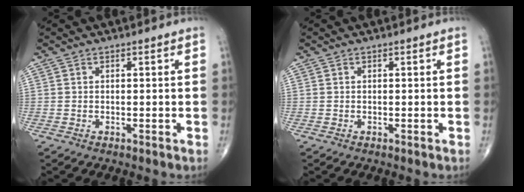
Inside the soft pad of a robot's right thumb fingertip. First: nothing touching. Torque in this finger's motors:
{"motor_torque": [0.01, 0.01, 0.00, 0.00, 0.00]}